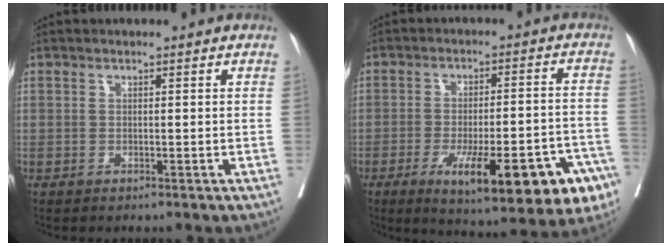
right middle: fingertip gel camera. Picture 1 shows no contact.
{"total": 19.2, "force": [-9.3, 4.3, 16.2], "torque": [-0.168, -0.001, -0.122]}